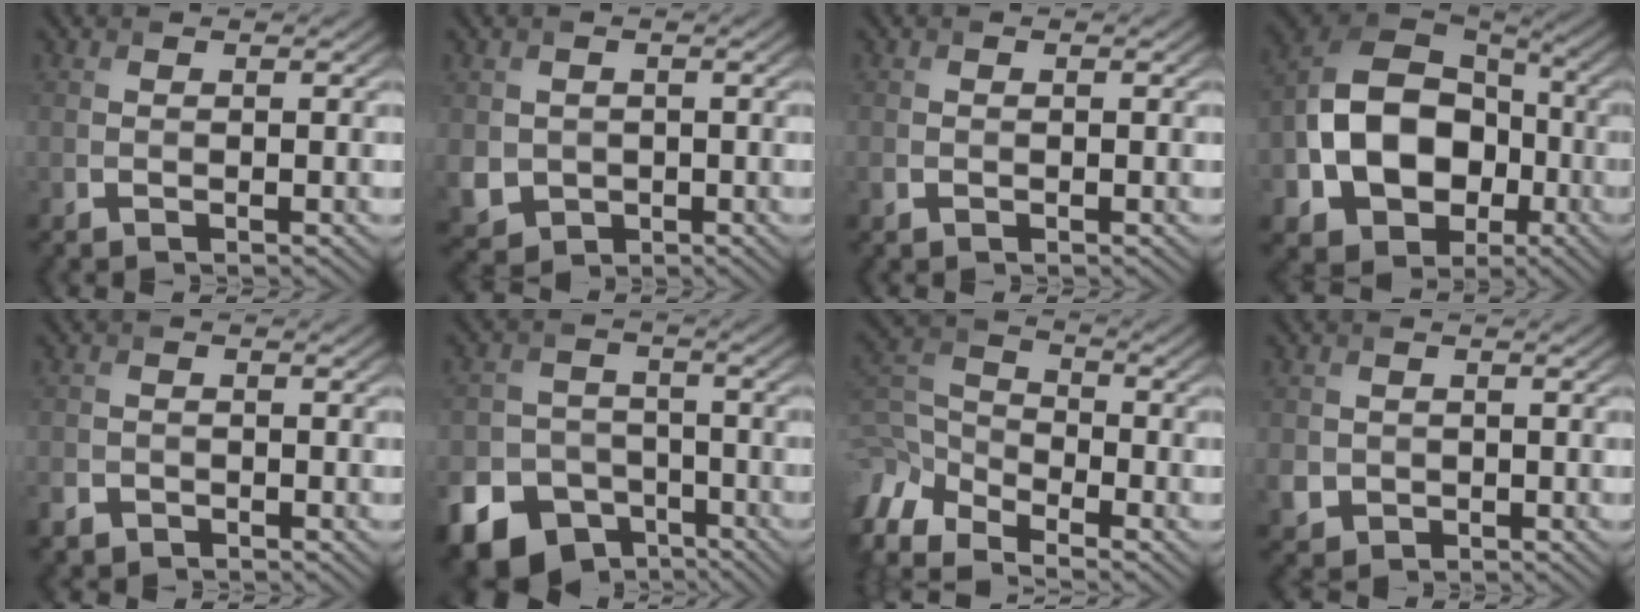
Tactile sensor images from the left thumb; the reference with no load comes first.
{"total": 4.1, "force": [-0.2, 3.8, 1.5], "torque": [-0.056, -0.019, -0.004]}
{"total": 0.9, "force": [-0.3, 0.7, 0.4], "torque": [-0.009, -0.005, -0.007]}
{"total": 15.5, "force": [-3.4, 11.8, 9.4], "torque": [-0.197, -0.017, -0.063]}
{"total": 2.3, "force": [-1.7, 1.5, 0.5], "torque": [-0.015, -0.009, -0.041]}
{"total": 15.1, "force": [-9.4, 10.9, 4.7], "torque": [-0.116, -0.070, -0.155]}
{"total": 10.5, "force": [-7.6, 4.8, 5.6], "torque": [-0.147, -0.016, -0.163]}
{"total": 2.8, "force": [-0.5, 2.6, 0.9], "torque": [-0.026, -0.009, -0.008]}